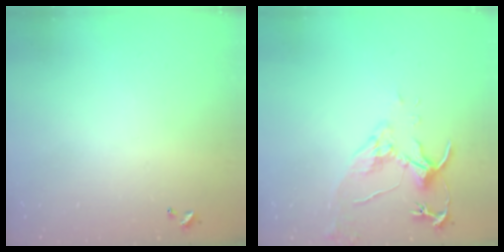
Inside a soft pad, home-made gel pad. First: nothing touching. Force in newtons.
{"total": 5.6, "press": 5.6, "slide": 0.6}